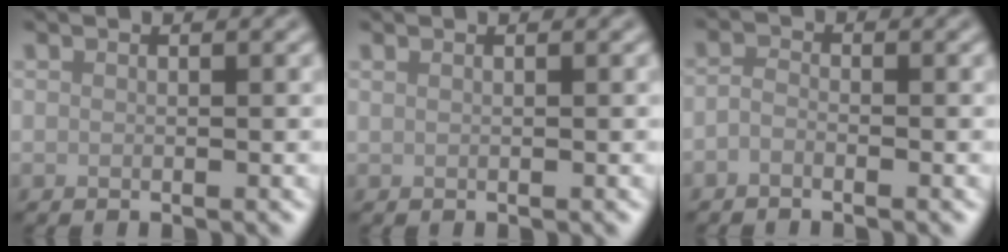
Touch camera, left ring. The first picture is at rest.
{"total": 0.5, "force": [0.4, 0.2, 0.3], "torque": [-0.004, 0.002, 0.004]}
{"total": 1.2, "force": [-0.8, 0.6, 0.7], "torque": [-0.013, 0.001, -0.021]}